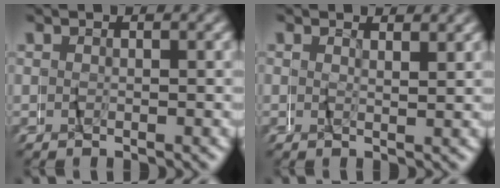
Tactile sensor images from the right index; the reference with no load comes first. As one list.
[{"total": 1.2, "force": [0.8, -0.8, -0.2], "torque": [-0.002, 0.000, 0.014]}]